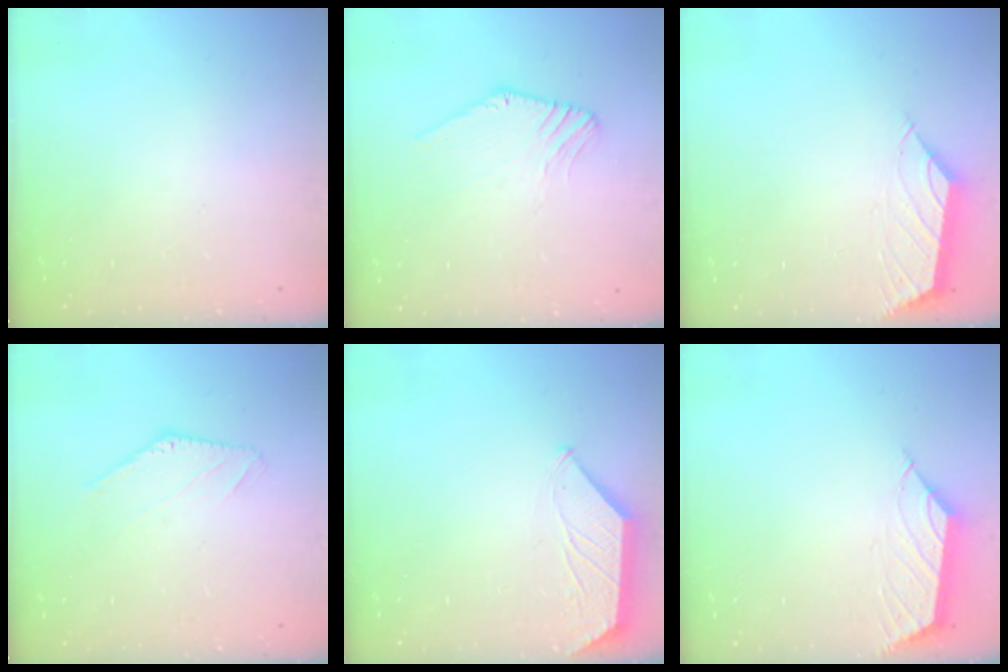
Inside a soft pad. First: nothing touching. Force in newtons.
{"total": 1.0, "press": 1.0, "slide": 0.2}
{"total": 2.0, "press": 1.9, "slide": 0.3}
{"total": 0.9, "press": 0.9, "slide": 0.2}
{"total": 0.9, "press": 0.9, "slide": 0.2}
{"total": 2.6, "press": 2.5, "slide": 0.7}